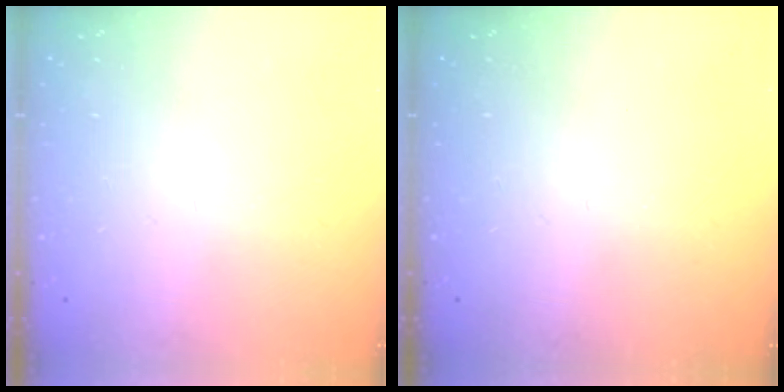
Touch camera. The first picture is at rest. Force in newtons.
{"total": 0.0}